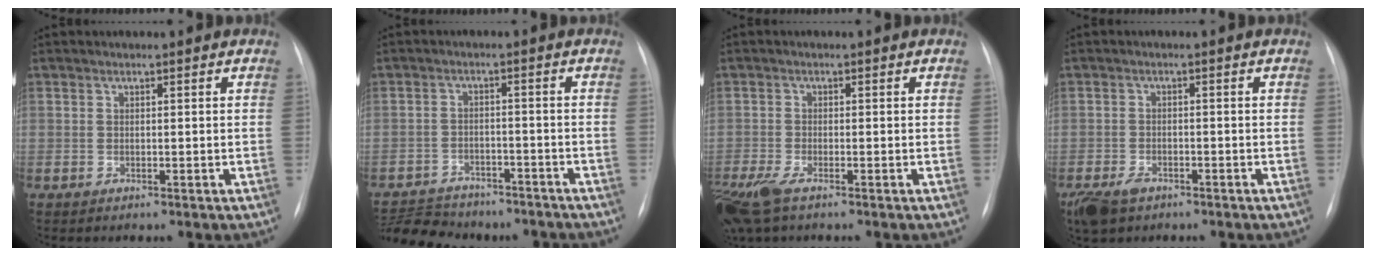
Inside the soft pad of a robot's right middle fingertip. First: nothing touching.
{"total": 12.7, "force": [-11.2, 4.9, 3.5], "torque": [-0.076, 0.014, -0.152]}
{"total": 5.7, "force": [-4.6, 0.8, 3.4], "torque": [-0.078, -0.016, -0.093]}
{"total": 5.6, "force": [-3.8, 3.2, 2.7], "torque": [-0.055, -0.007, -0.062]}